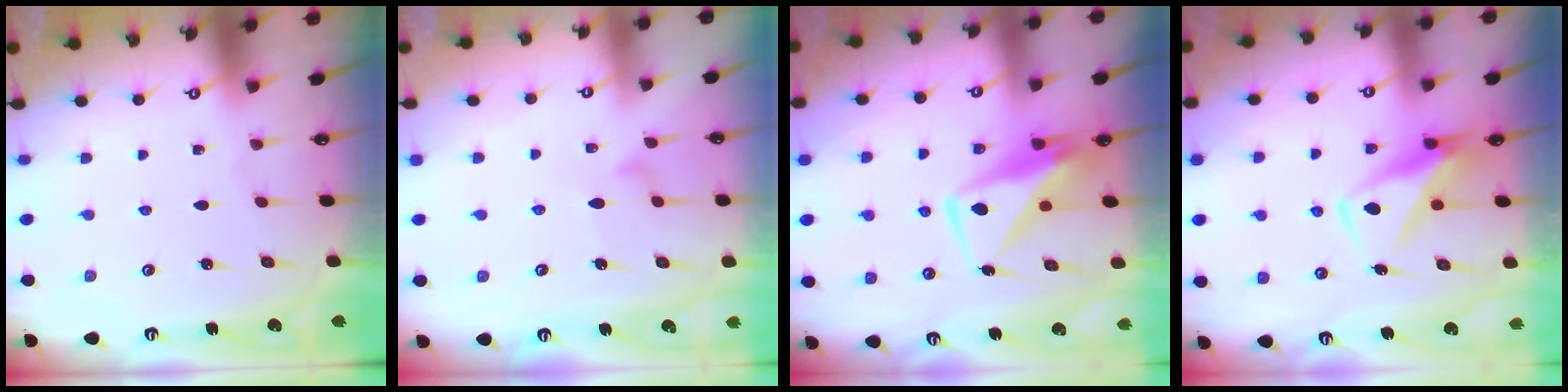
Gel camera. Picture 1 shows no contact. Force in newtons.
{"total": 8.8, "press": 8.7, "slide": 0.5}
{"total": 8.0, "press": 7.9, "slide": 1.0}
{"total": 9.4, "press": 9.4, "slide": 0.9}